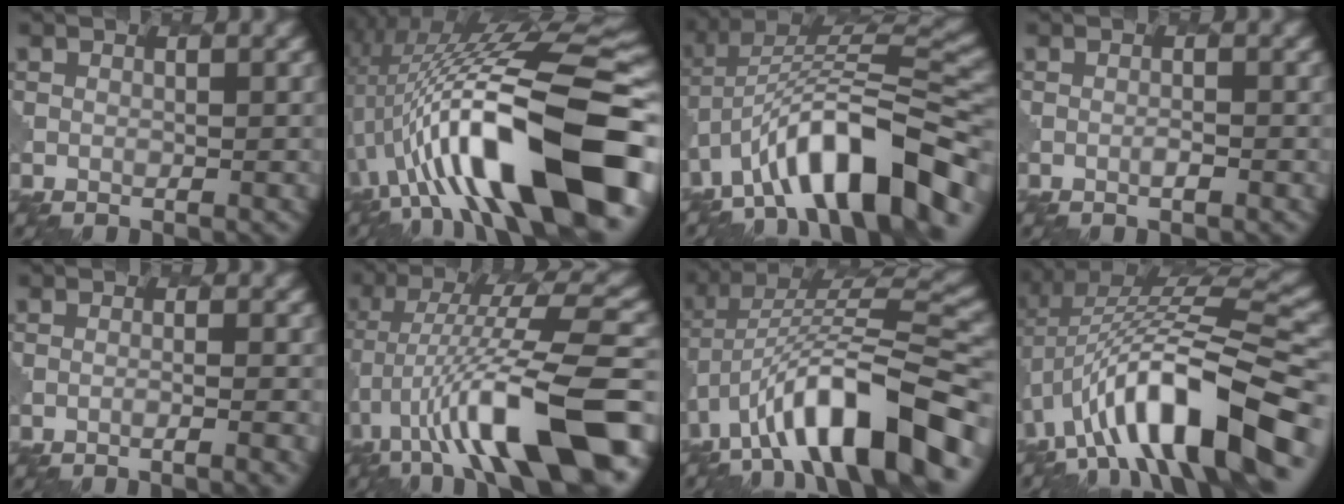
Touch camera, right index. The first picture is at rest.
{"total": 16.4, "force": [-2.6, 4.8, 15.5], "torque": [-0.244, 0.034, -0.043]}
{"total": 11.6, "force": [-6.7, 3.6, 8.7], "torque": [-0.126, 0.023, -0.116]}
{"total": 0.5, "force": [-0.2, 0.1, 0.5], "torque": [-0.007, 0.000, -0.006]}
{"total": 2.1, "force": [-1.0, 0.4, 1.7], "torque": [-0.018, 0.004, -0.026]}
{"total": 13.8, "force": [-5.0, 2.6, 12.6], "torque": [-0.204, 0.030, -0.067]}
{"total": 12.5, "force": [-6.6, 3.8, 9.9], "torque": [-0.157, 0.026, -0.107]}
{"total": 12.6, "force": [-4.5, 4.4, 10.9], "torque": [-0.187, 0.019, -0.072]}